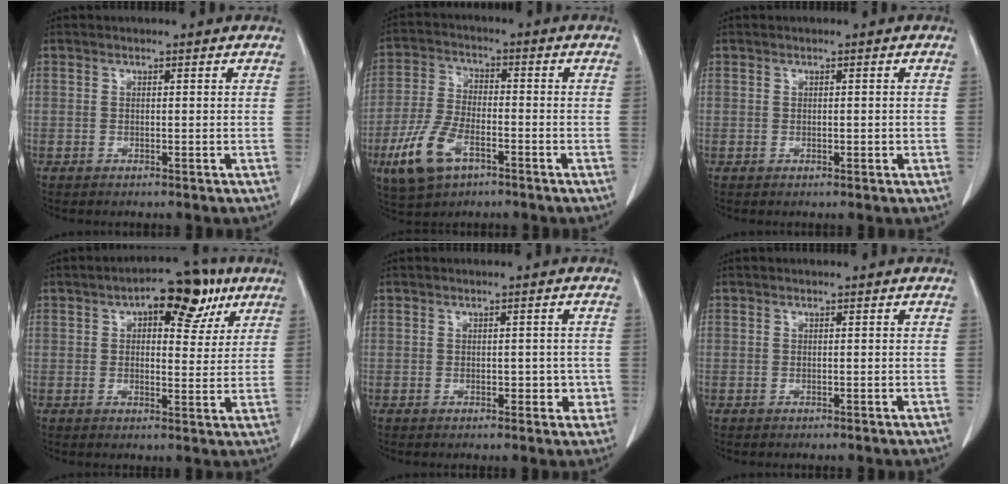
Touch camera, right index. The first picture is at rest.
{"total": 10.7, "force": [-5.2, 5.1, 7.8], "torque": [-0.183, -0.005, -0.094]}
{"total": 1.4, "force": [-0.3, 0.8, 1.1], "torque": [-0.023, 0.002, 0.000]}
{"total": 11.2, "force": [5.5, 5.0, 8.3], "torque": [-0.111, 0.028, 0.078]}
{"total": 3.8, "force": [-0.7, 2.2, 3.0], "torque": [-0.034, 0.012, -0.004]}
{"total": 0.0}